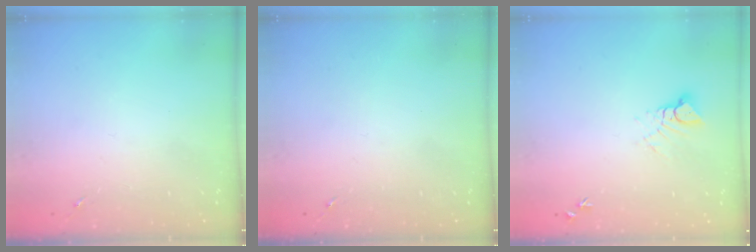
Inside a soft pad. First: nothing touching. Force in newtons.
{"total": 0.0}
{"total": 4.4, "press": 4.4, "slide": 0.1}